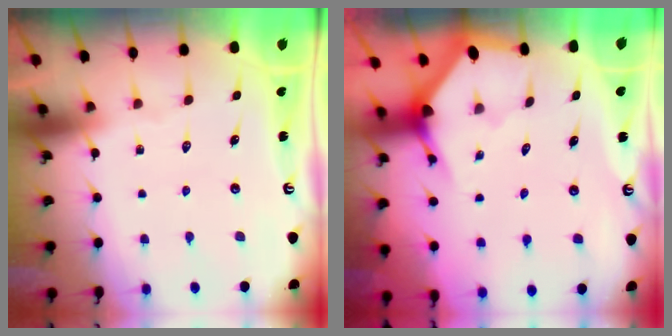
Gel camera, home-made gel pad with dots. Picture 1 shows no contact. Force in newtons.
{"total": 3.1, "press": 3.1, "slide": 0.2}